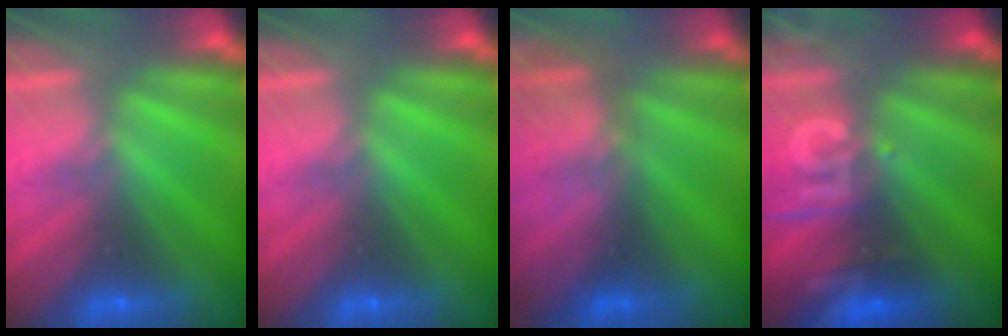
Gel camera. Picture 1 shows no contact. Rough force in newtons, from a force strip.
{"total": 0.0}
{"total": 2.7}
{"total": 2.9}